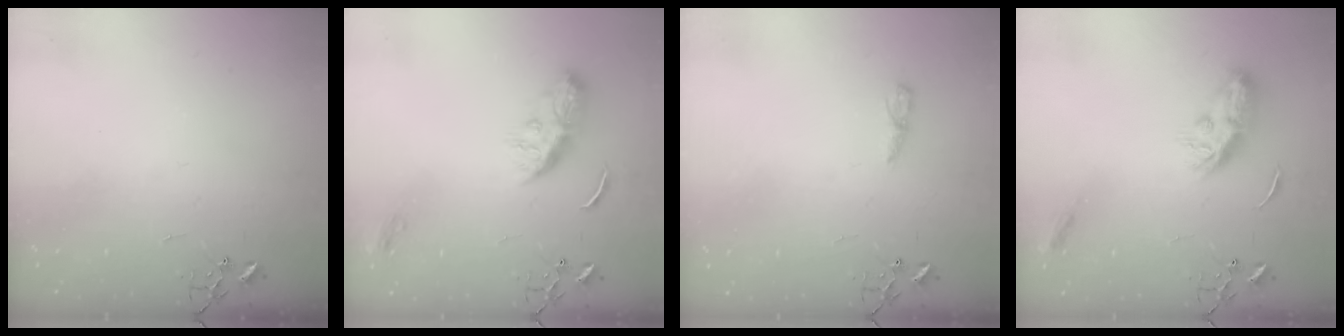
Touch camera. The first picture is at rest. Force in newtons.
{"total": 10.9, "press": 10.9, "slide": 0.7}
{"total": 6.8, "press": 6.8, "slide": 0.5}
{"total": 10.4, "press": 10.4, "slide": 0.1}